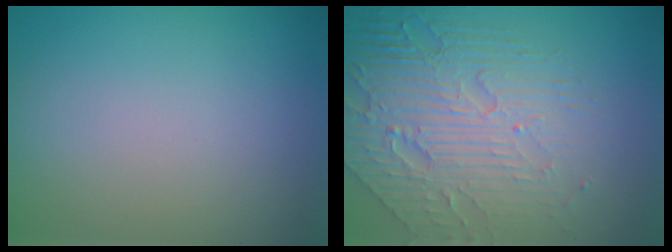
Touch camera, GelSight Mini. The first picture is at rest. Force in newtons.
{"total": 7.8, "press": 5.4, "slide": 5.6}